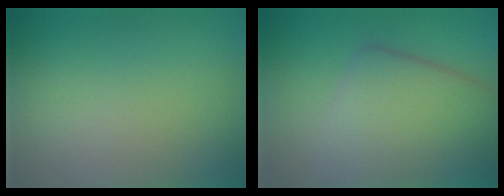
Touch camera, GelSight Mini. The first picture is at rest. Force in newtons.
{"total": 7.3, "press": 7.3, "slide": 0.3}